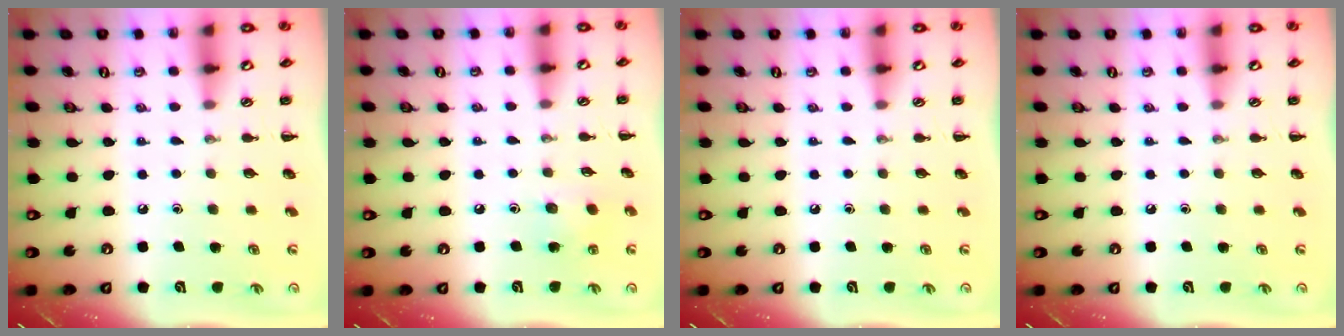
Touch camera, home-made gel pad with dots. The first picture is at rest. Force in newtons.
{"total": 5.3, "press": 5.2, "slide": 1.2}
{"total": 0.0}
{"total": 0.0}